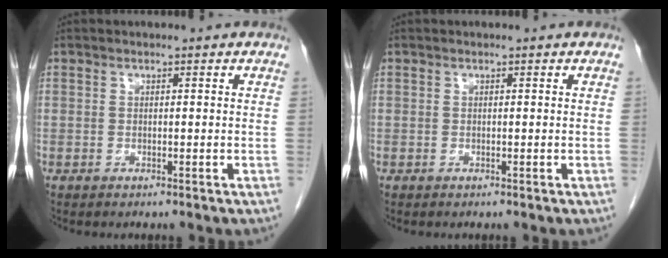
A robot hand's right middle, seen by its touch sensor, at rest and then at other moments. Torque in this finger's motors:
{"motor_torque": [0.00, 0.00, 0.00, 0.00]}